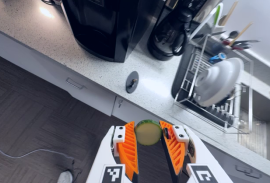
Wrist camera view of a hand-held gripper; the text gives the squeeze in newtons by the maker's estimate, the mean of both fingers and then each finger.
{"total": 10.4, "left": 10.4, "right": 10.5}